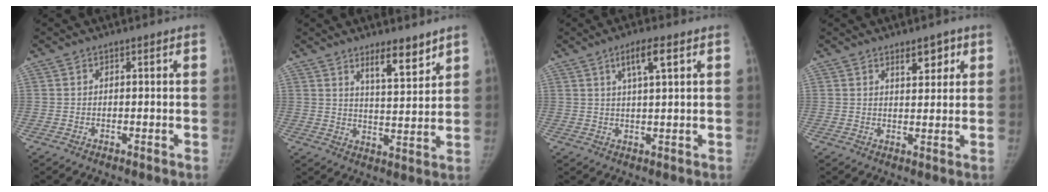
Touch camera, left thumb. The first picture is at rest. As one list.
[{"total": 7.5, "force": [5.5, 2.0, 4.7], "torque": [-0.060, -0.045, 0.090]}, {"total": 5.2, "force": [2.4, 0.9, 4.5], "torque": [-0.081, -0.002, 0.044]}, {"total": 4.4, "force": [2.5, 2.1, 2.9], "torque": [-0.018, -0.015, 0.037]}]